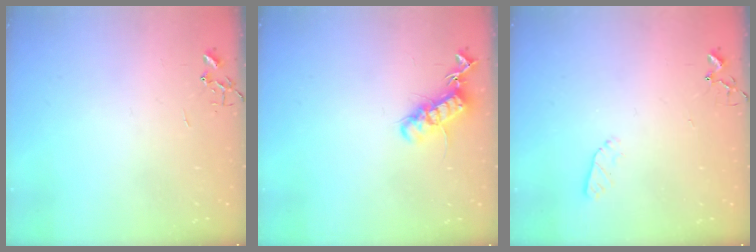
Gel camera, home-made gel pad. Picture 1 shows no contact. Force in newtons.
{"total": 13.8, "press": 13.7, "slide": 1.3}
{"total": 3.5, "press": 3.4, "slide": 0.5}